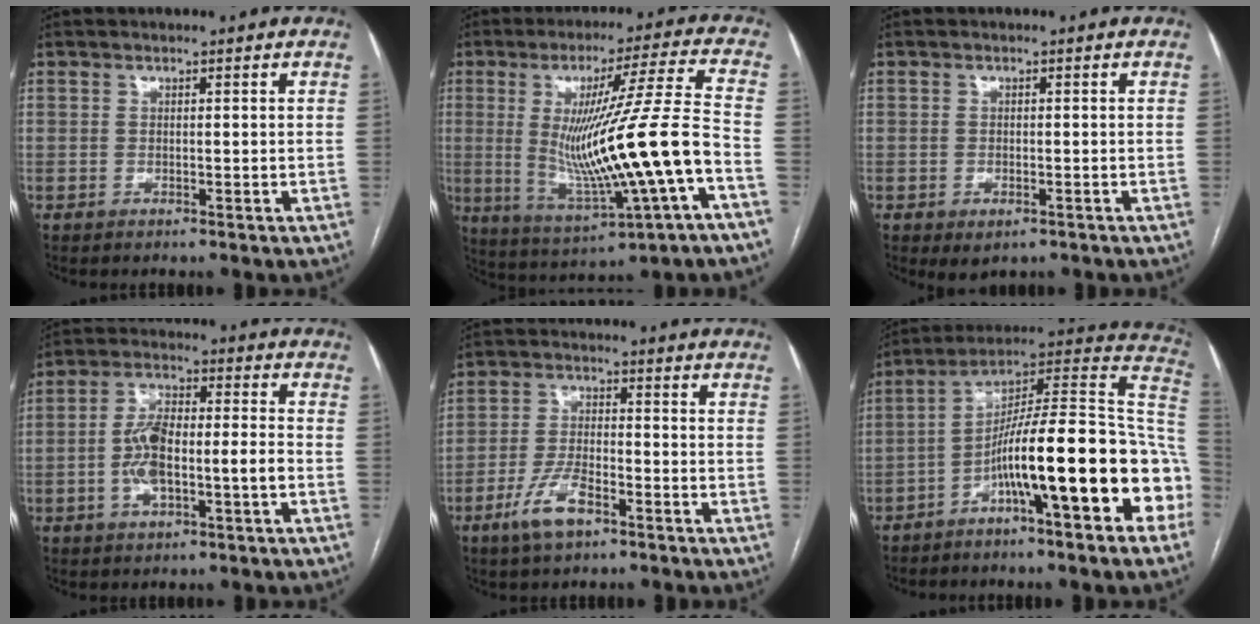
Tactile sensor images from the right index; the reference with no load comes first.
{"total": 18.8, "force": [-3.1, -0.7, 18.5], "torque": [-0.331, -0.009, -0.046]}
{"total": 2.5, "force": [-1.3, 1.5, 1.6], "torque": [-0.021, -0.003, -0.007]}
{"total": 9.6, "force": [-2.3, 3.0, 8.9], "torque": [-0.175, 0.022, -0.039]}
{"total": 7.2, "force": [-4.2, 2.6, 5.3], "torque": [-0.112, -0.001, -0.077]}
{"total": 21.0, "force": [-6.5, 1.8, 19.9], "torque": [-0.244, 0.042, -0.102]}